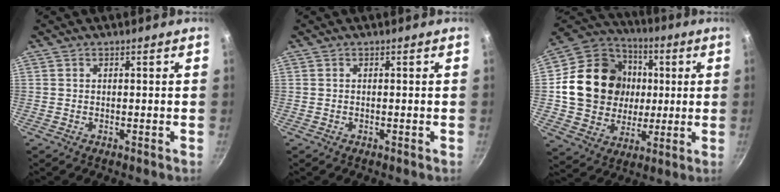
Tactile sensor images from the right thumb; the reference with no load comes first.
{"total": 0.0}
{"total": 21.4, "force": [2.0, 18.3, 10.9], "torque": [-0.174, 0.019, 0.038]}